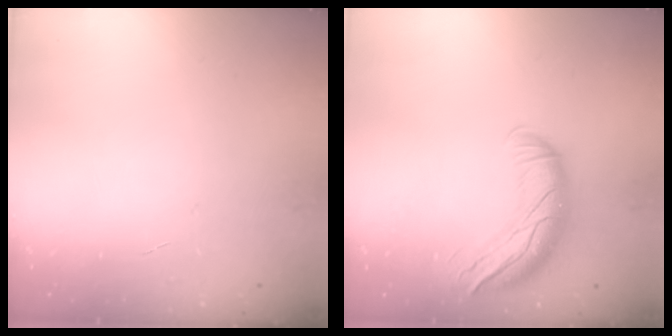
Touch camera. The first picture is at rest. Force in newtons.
{"total": 13.1, "press": 12.7, "slide": 3.3}